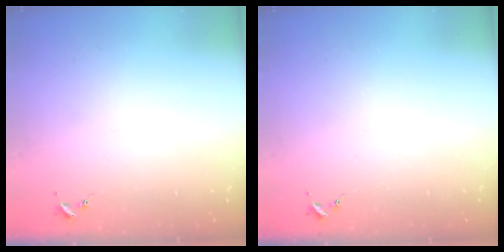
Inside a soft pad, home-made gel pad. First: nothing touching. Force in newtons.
{"total": 0.0}